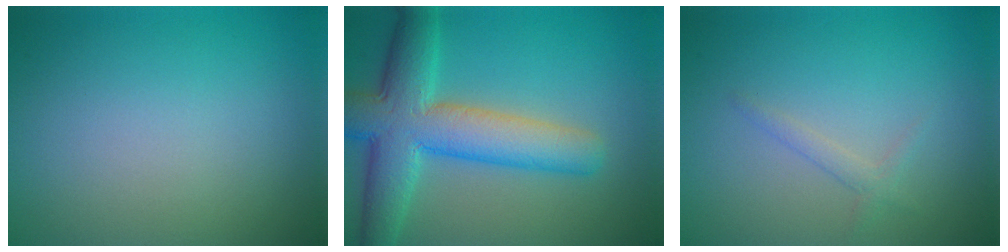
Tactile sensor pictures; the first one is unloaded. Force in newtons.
{"total": 8.4, "press": 8.4, "slide": 0.3}
{"total": 1.1, "press": 1.1, "slide": 0.1}